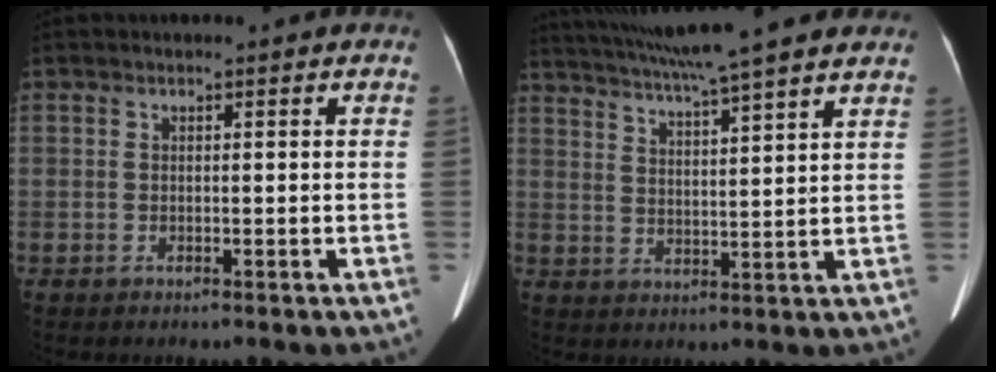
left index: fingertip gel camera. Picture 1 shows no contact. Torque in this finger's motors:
{"motor_torque": [0.01, -2.13, 0.01, 0.04]}